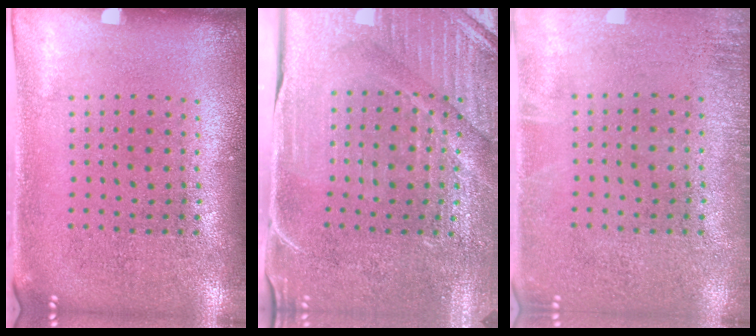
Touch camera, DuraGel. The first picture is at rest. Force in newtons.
{"total": 3.9, "press": 3.9, "slide": 0.4}
{"total": 1.4, "press": 1.4, "slide": 0.2}